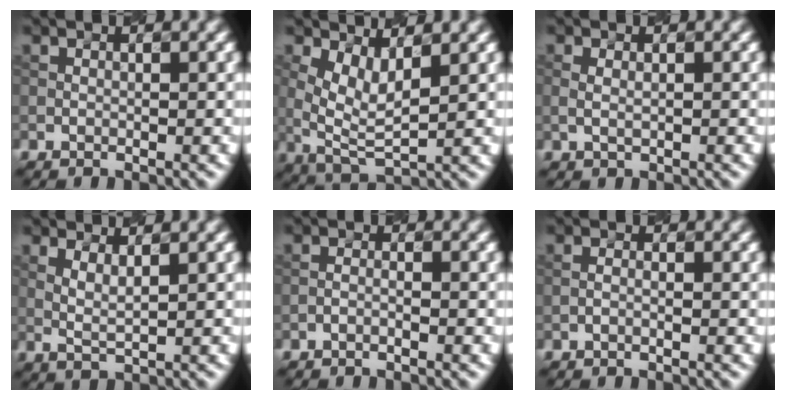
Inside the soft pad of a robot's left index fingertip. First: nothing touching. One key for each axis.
{"total": 4.3, "fx": 1.2, "fy": 1.6, "fz": 3.8, "tx": -0.077, "ty": -0.008, "tz": 0.027}
{"total": 1.1, "fx": 0.1, "fy": 0.6, "fz": 0.9, "tx": -0.022, "ty": -0.001, "tz": 0.003}
{"total": 2.0, "fx": 1.0, "fy": 0.4, "fz": 1.7, "tx": -0.035, "ty": -0.007, "tz": 0.021}
{"total": 0.8, "fx": -0.7, "fy": 0.1, "fz": 0.5, "tx": -0.014, "ty": 0.002, "tz": -0.014}
{"total": 0.6, "fx": -0.3, "fy": 0.1, "fz": 0.5, "tx": -0.013, "ty": -0.001, "tz": -0.009}